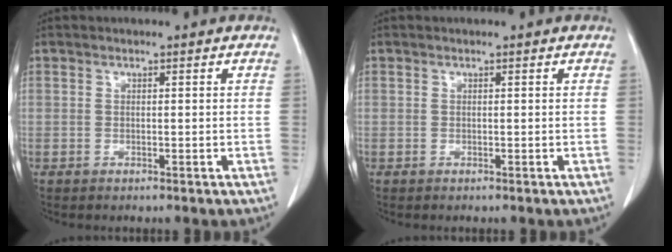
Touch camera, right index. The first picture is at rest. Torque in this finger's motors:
{"motor_torque": [0.00, 0.00, 0.00, 0.00]}